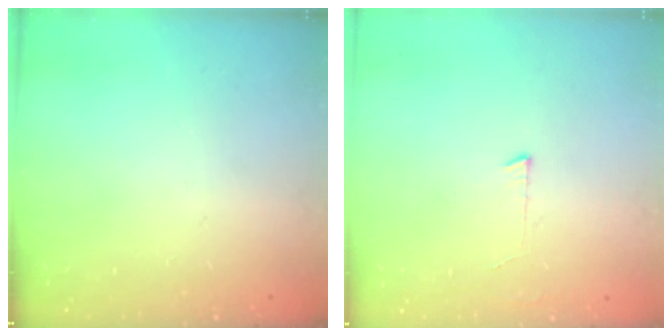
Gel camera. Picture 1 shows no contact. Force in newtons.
{"total": 3.0, "press": 3.0, "slide": 0.3}